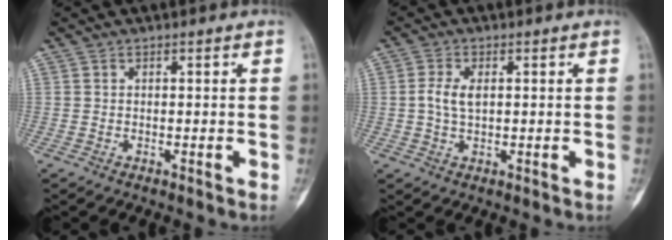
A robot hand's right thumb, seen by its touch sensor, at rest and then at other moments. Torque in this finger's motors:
{"motor_torque": [0.00, 0.00, 0.15, -0.21, 0.00]}